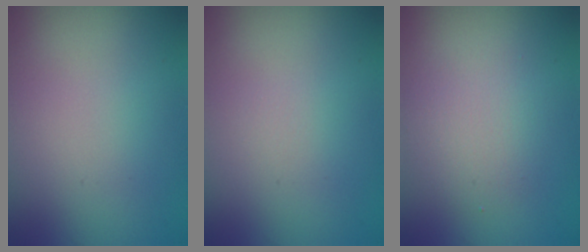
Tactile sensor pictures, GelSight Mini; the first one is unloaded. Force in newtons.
{"total": 0.0}
{"total": 2.6, "press": 2.6, "slide": 0.3}